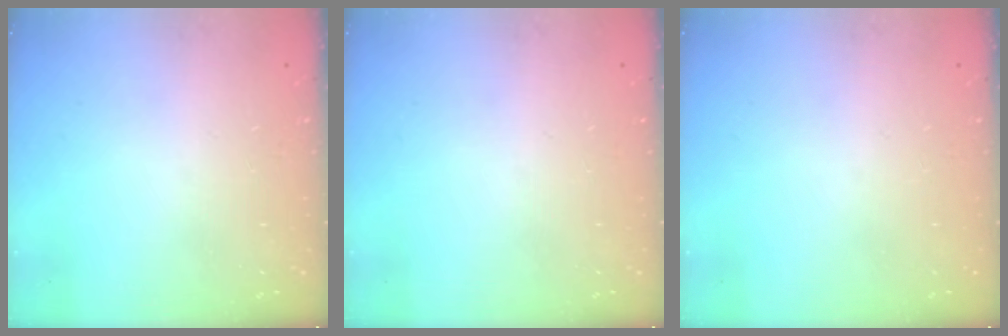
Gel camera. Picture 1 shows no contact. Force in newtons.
{"total": 0.0}
{"total": 0.0}